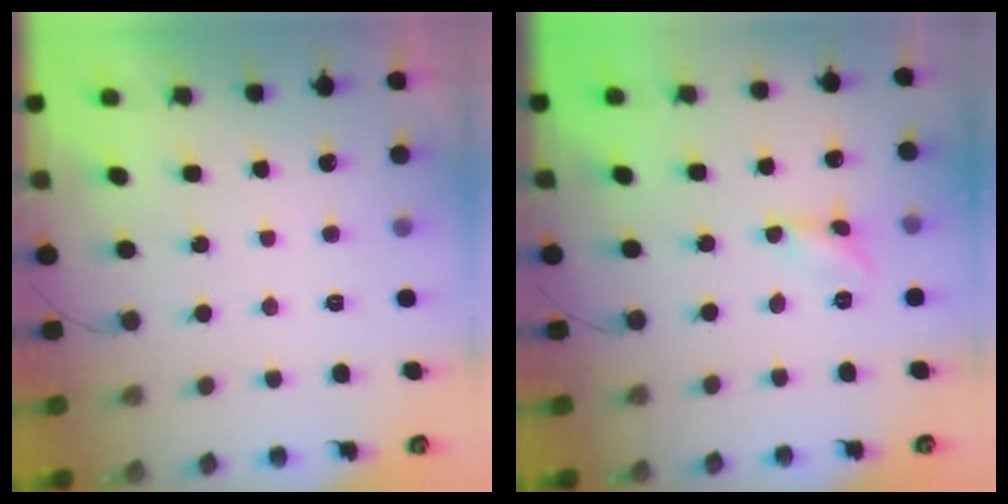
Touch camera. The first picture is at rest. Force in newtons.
{"total": 2.6, "press": 2.6, "slide": 0.2}